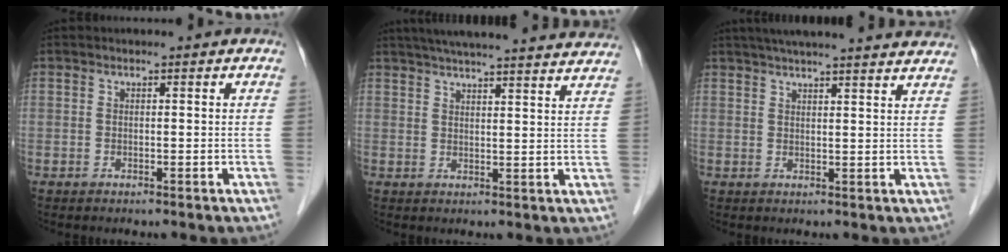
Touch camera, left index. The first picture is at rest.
{"total": 24.5, "force": [22.5, 1.4, 9.6], "torque": [-0.151, 0.001, 0.284]}
{"total": 20.5, "force": [18.5, 1.0, 8.8], "torque": [-0.136, 0.021, 0.234]}